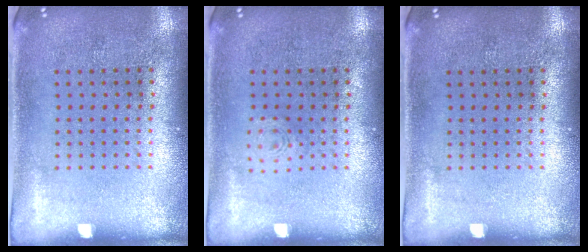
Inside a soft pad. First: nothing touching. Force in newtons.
{"total": 0.6, "press": 0.6, "slide": 0.1}
{"total": 0.0}